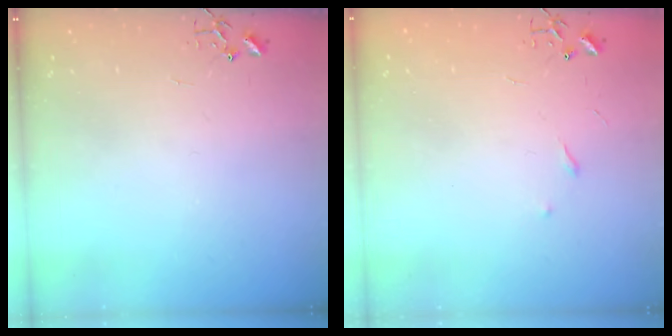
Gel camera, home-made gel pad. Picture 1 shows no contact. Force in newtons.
{"total": 3.7, "press": 3.6, "slide": 0.4}